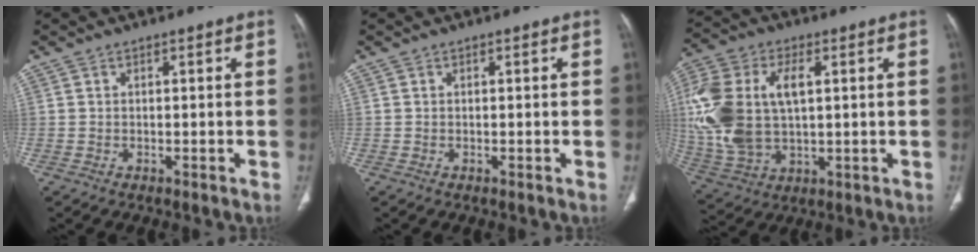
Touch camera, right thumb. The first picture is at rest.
{"total": 0.0}
{"total": 19.9, "force": [2.6, 11.7, 15.9], "torque": [-0.353, 0.003, 0.054]}